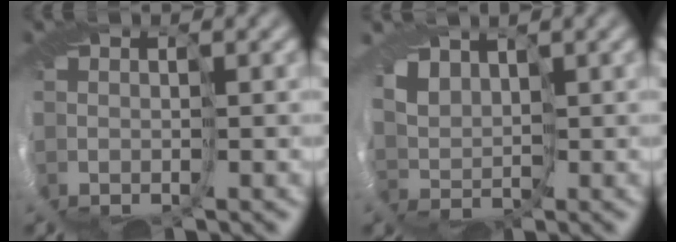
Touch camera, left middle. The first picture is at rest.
{"total": 2.8, "force": [2.3, 1.4, 0.6], "torque": [-0.023, -0.002, 0.042]}